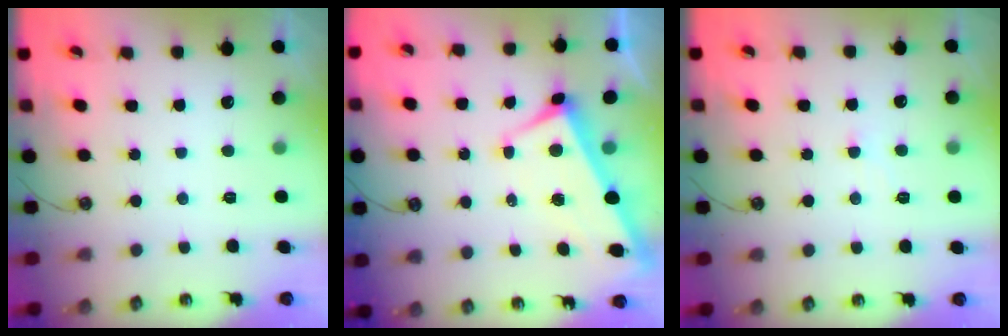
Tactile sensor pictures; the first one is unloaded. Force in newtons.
{"total": 2.8, "press": 2.6, "slide": 0.9}
{"total": 0.9, "press": 0.9, "slide": 0.3}